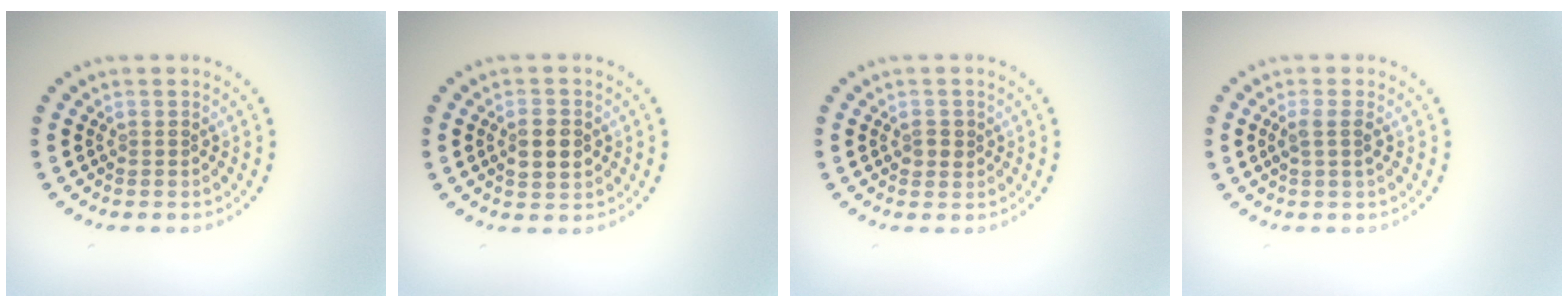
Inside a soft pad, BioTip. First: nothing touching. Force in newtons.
{"total": 2.7, "press": 2.7, "slide": 0.2}
{"total": 1.2, "press": 1.2, "slide": 0.1}
{"total": 1.5, "press": 1.3, "slide": 0.8}